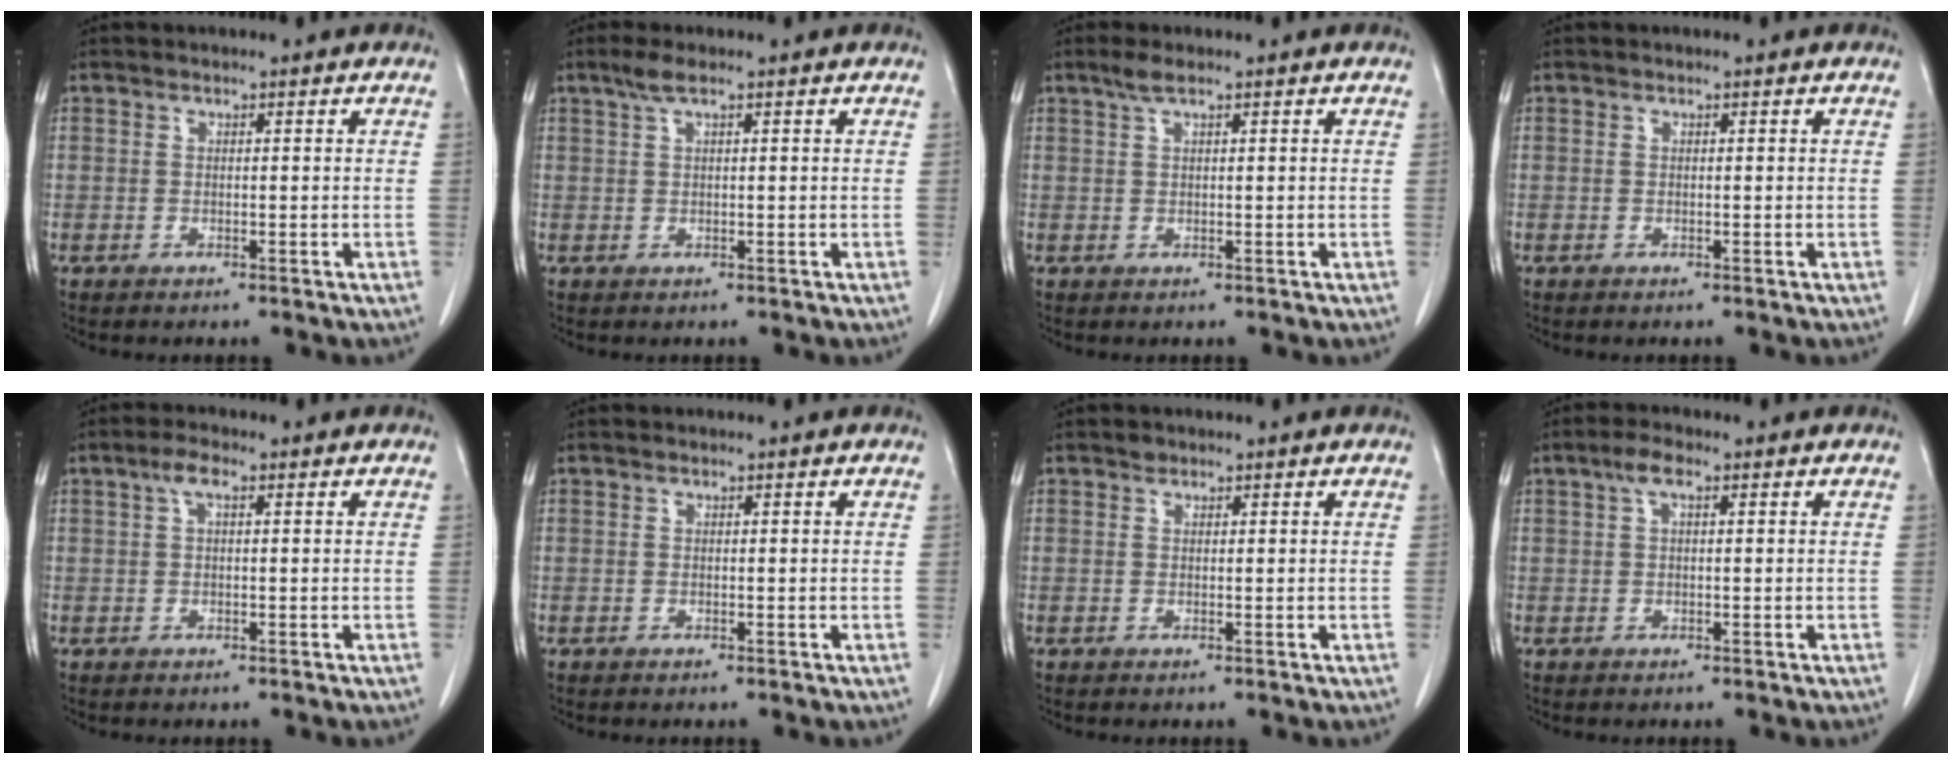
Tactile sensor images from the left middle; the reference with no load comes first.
{"total": 2.2, "force": [1.4, 0.1, 1.6], "torque": [-0.043, 0.010, 0.031]}
{"total": 1.8, "force": [1.3, 0.1, 1.3], "torque": [-0.033, 0.007, 0.028]}
{"total": 0.0}
{"total": 2.3, "force": [1.0, 0.7, 2.0], "torque": [-0.042, 0.012, 0.019]}
{"total": 0.0}
{"total": 0.6, "force": [0.5, 0.3, 0.0], "torque": [-0.004, 0.000, 0.008]}
{"total": 2.5, "force": [1.2, 0.7, 2.1], "torque": [-0.045, 0.014, 0.023]}